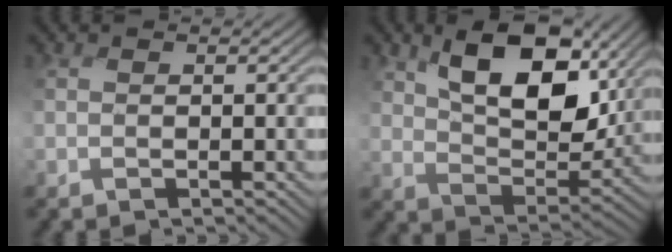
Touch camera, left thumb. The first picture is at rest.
{"total": 12.2, "force": [5.3, 6.7, 8.7], "torque": [-0.156, -0.006, 0.089]}